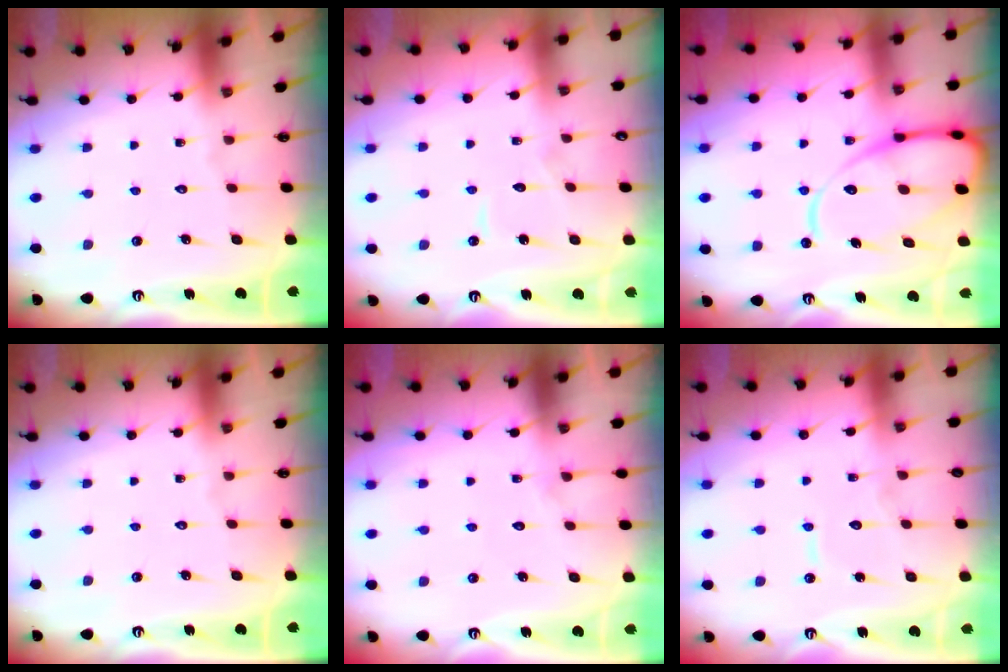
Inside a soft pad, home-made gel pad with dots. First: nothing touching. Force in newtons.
{"total": 3.3, "press": 3.3, "slide": 0.2}
{"total": 15.8, "press": 15.7, "slide": 1.8}
{"total": 0.0}
{"total": 4.9, "press": 4.8, "slide": 0.6}
{"total": 6.2, "press": 6.2, "slide": 0.6}